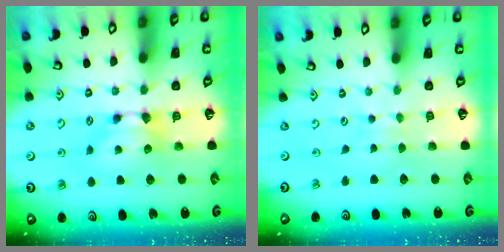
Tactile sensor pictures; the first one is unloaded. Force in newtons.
{"total": 3.7, "press": 3.7, "slide": 0.1}